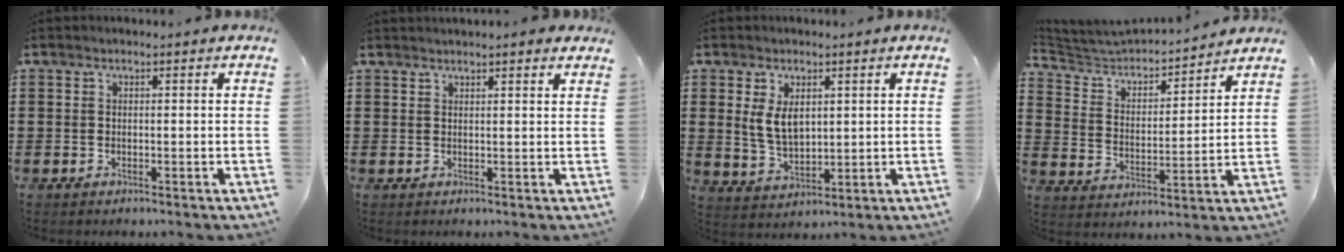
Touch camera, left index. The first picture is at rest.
{"total": 1.5, "force": [1.4, 0.0, 0.4], "torque": [-0.011, 0.001, 0.028]}
{"total": 4.8, "force": [1.8, 2.8, 3.6], "torque": [-0.076, 0.000, 0.029]}
{"total": 3.9, "force": [3.8, 1.0, 0.5], "torque": [-0.038, -0.031, 0.056]}